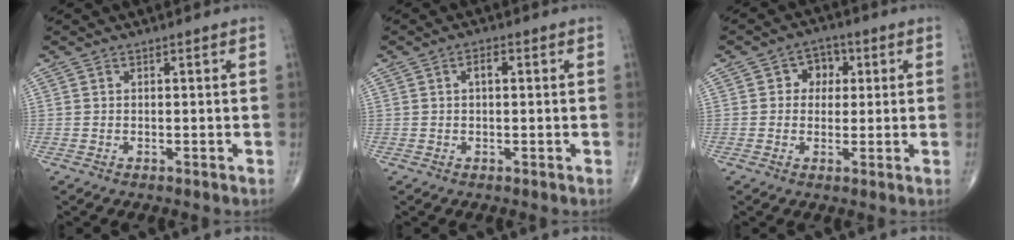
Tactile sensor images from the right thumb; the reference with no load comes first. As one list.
[{"total": 2.2, "force": [0.4, 1.0, 1.9], "torque": [-0.028, 0.005, 0.004]}, {"total": 5.1, "force": [1.2, 4.3, 2.5], "torque": [0.000, 0.005, 0.009]}]